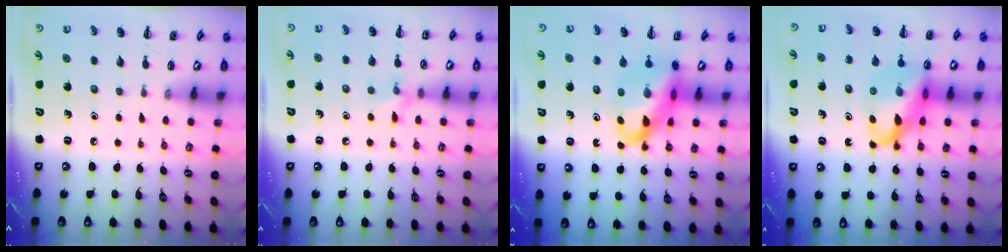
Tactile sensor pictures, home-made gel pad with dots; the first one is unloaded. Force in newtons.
{"total": 6.9, "press": 6.7, "slide": 1.7}
{"total": 15.9, "press": 15.4, "slide": 3.9}
{"total": 16.0, "press": 15.4, "slide": 4.1}